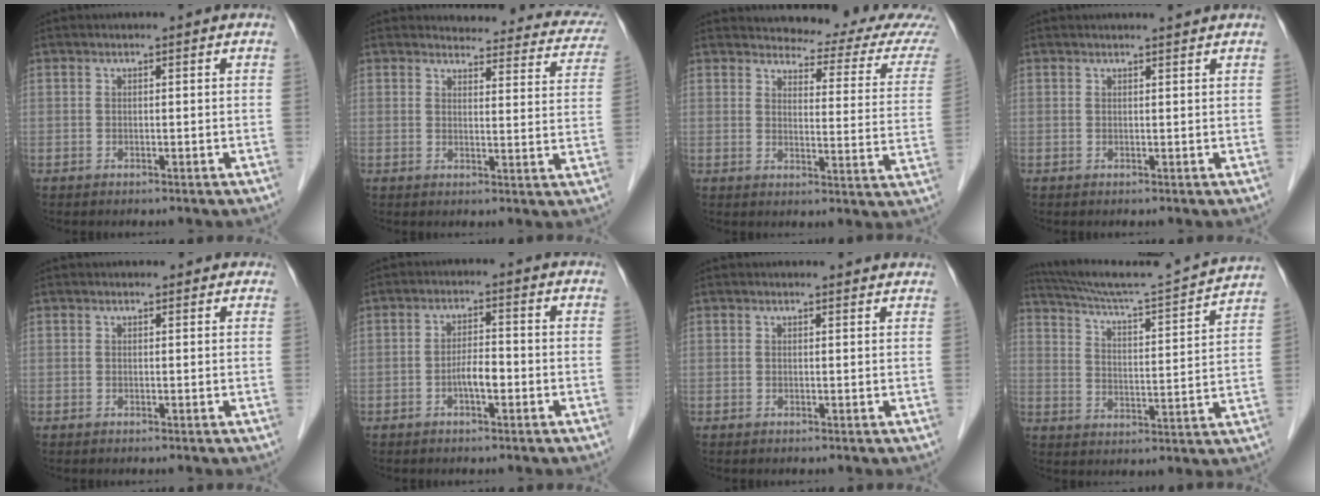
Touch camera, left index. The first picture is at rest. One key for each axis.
{"total": 16.4, "fx": 15.4, "fy": 4.7, "fz": 3.5, "tx": -0.004, "ty": -0.037, "tz": 0.142}
{"total": 12.6, "fx": 12.1, "fy": 1.5, "fz": 3.1, "tx": -0.025, "ty": -0.051, "tz": 0.120}
{"total": 1.9, "fx": 1.8, "fy": -0.4, "fz": 0.4, "tx": -0.009, "ty": 0.003, "tz": 0.025}
{"total": 2.7, "fx": 2.4, "fy": 1.2, "fz": 0.6, "tx": -0.004, "ty": 0.014, "tz": 0.018}
{"total": 3.1, "fx": -1.3, "fy": 0.9, "fz": 2.7, "tx": -0.050, "ty": 0.004, "tz": -0.024}
{"total": 3.3, "fx": 3.2, "fy": 0.6, "fz": 0.3, "tx": -0.009, "ty": 0.005, "tz": 0.027}
{"total": 18.7, "fx": 17.5, "fy": -1.6, "fz": 6.3, "tx": -0.118, "ty": -0.029, "tz": 0.251}